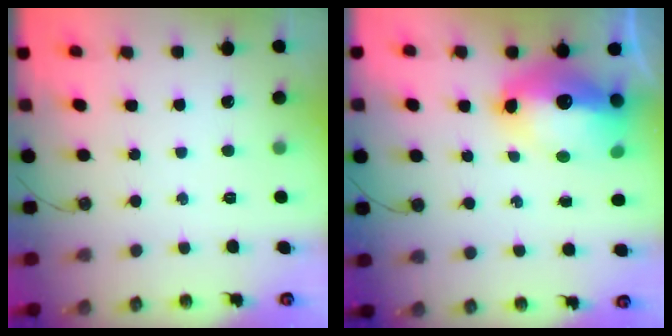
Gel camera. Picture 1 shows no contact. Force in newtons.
{"total": 16.6, "press": 16.5, "slide": 1.7}